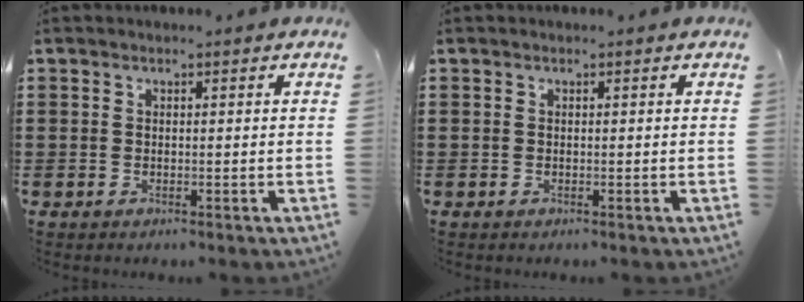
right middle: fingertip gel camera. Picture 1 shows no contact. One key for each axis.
{"total": 0.0}